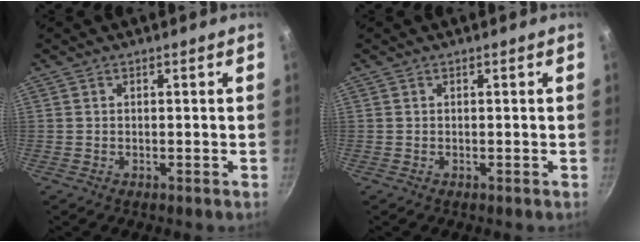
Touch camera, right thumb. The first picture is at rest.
{"total": 0.0}